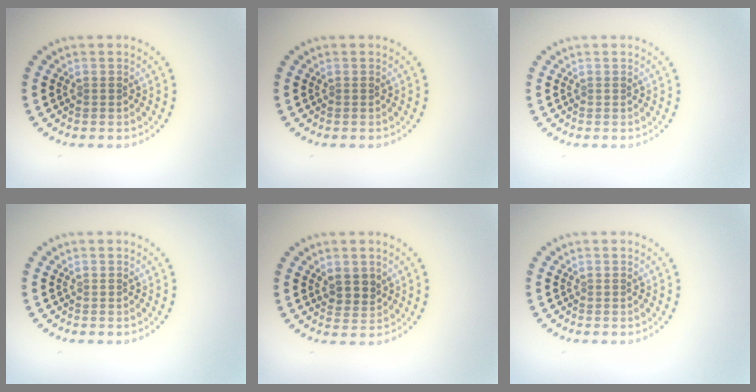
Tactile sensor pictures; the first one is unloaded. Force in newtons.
{"total": 0.0}
{"total": 0.0}
{"total": 0.0}
{"total": 2.2, "press": 2.0, "slide": 1.0}
{"total": 0.0}